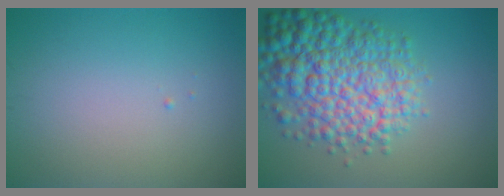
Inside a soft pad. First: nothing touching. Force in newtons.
{"total": 9.0, "press": 9.0, "slide": 0.2}